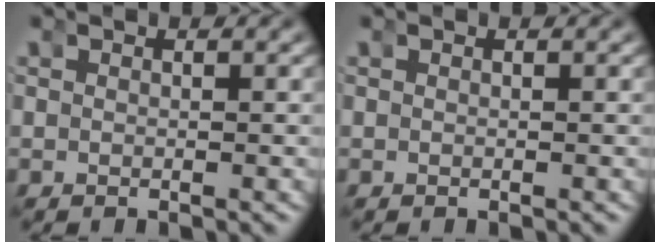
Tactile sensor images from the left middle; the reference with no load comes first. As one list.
[{"total": 0.0}]